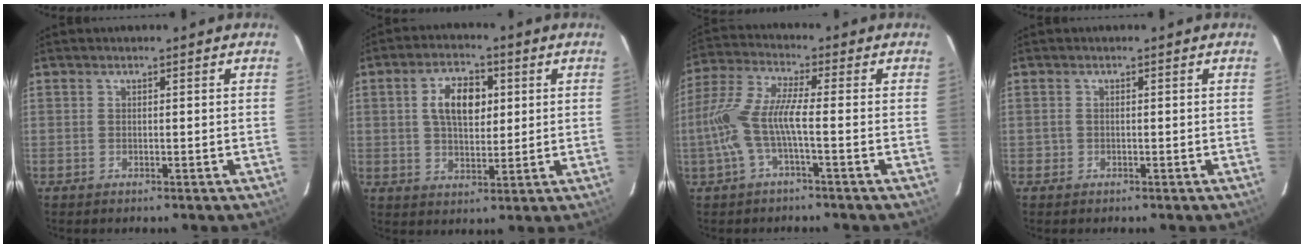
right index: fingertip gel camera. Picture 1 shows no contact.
{"total": 8.6, "force": [2.0, 4.9, 6.8], "torque": [-0.119, 0.017, 0.038]}
{"total": 9.3, "force": [-2.5, 1.3, 8.8], "torque": [-0.200, 0.002, -0.045]}
{"total": 0.9, "force": [-0.3, 0.8, 0.1], "torque": [0.001, 0.000, -0.003]}